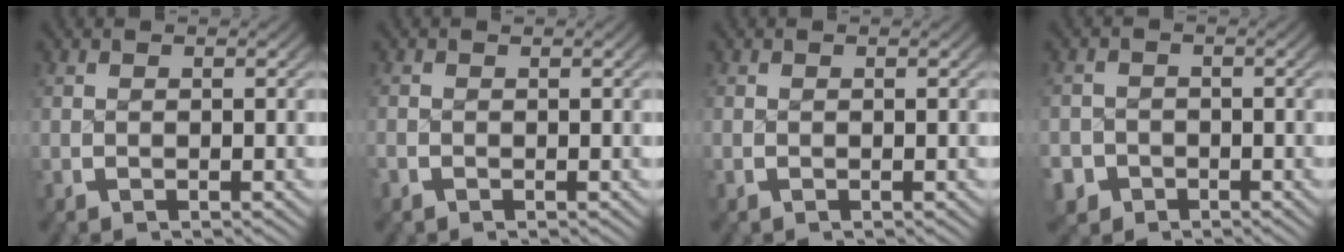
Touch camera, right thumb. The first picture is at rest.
{"total": 0.7, "force": [-0.3, 0.6, 0.0], "torque": [-0.003, -0.004, -0.008]}
{"total": 0.0}
{"total": 4.4, "force": [-2.8, 3.3, 0.5], "torque": [-0.013, -0.024, -0.043]}